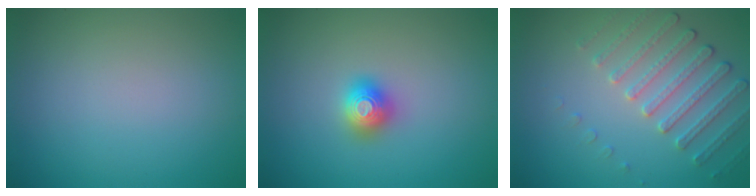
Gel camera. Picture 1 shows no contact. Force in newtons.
{"total": 2.0, "press": 2.0, "slide": 0.2}
{"total": 3.0, "press": 2.7, "slide": 1.3}